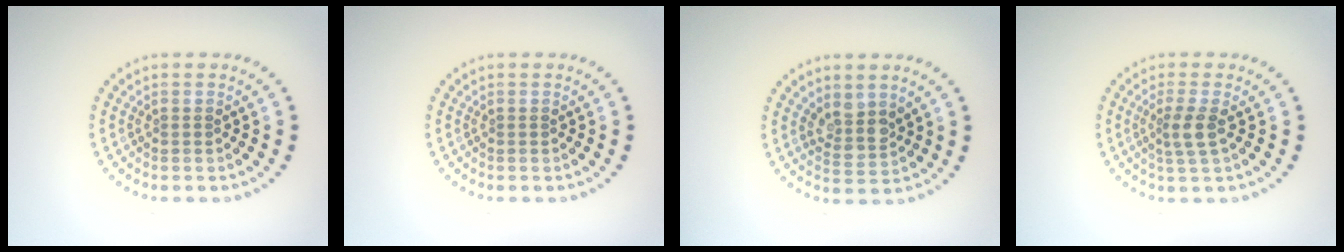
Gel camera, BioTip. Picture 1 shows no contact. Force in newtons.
{"total": 0.0}
{"total": 2.5, "press": 2.0, "slide": 1.5}
{"total": 2.2, "press": 1.8, "slide": 1.4}